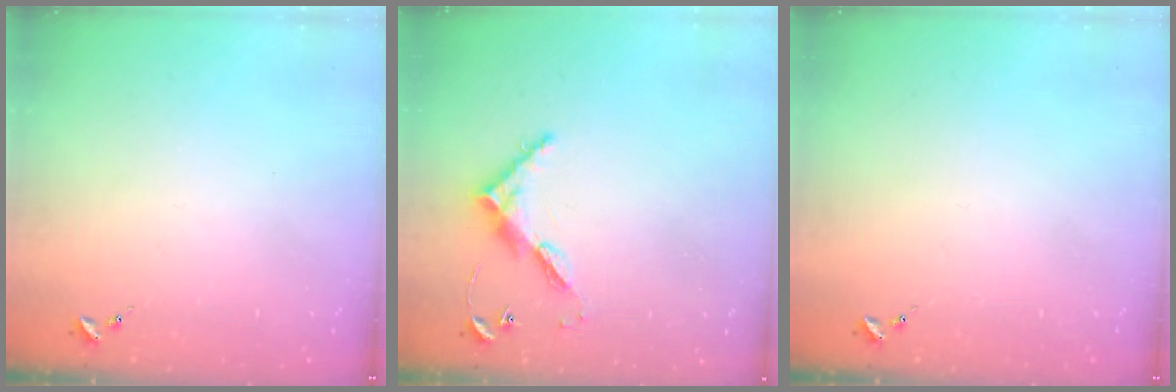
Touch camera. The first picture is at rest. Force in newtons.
{"total": 6.8, "press": 6.8, "slide": 0.5}
{"total": 0.0}